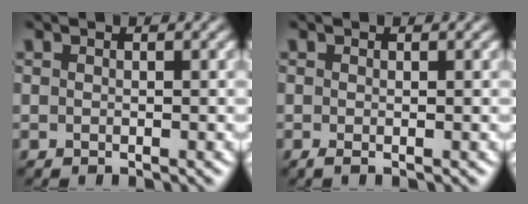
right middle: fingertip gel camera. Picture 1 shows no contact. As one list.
[{"total": 0.6, "force": [-0.2, 0.1, 0.6], "torque": [-0.013, -0.005, -0.003]}]